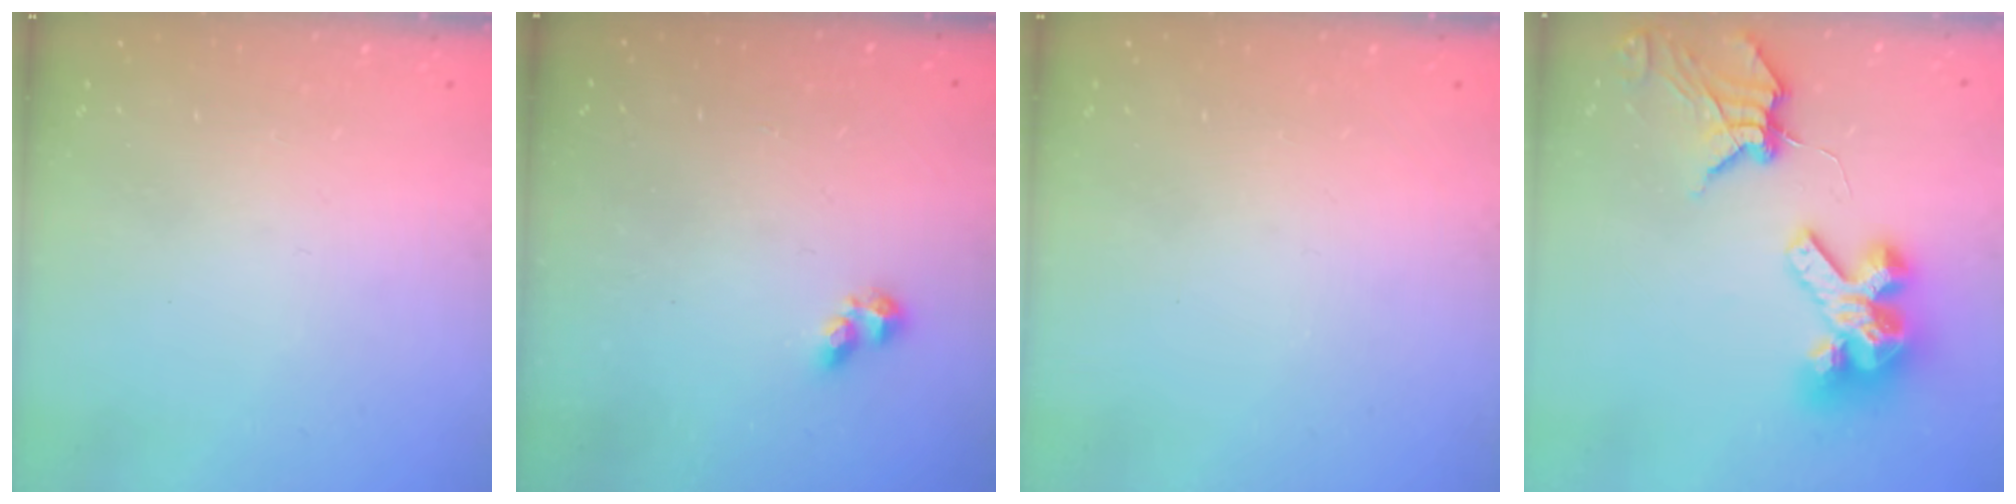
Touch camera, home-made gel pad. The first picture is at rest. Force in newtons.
{"total": 1.8, "press": 1.7, "slide": 0.5}
{"total": 0.0}
{"total": 14.1, "press": 14.0, "slide": 1.7}